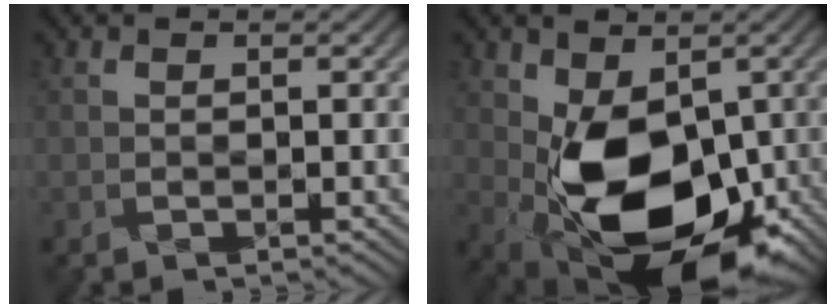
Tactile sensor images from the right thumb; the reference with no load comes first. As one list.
[{"total": 12.4, "force": [-1.7, 7.6, 9.6], "torque": [-0.158, -0.017, -0.019]}]